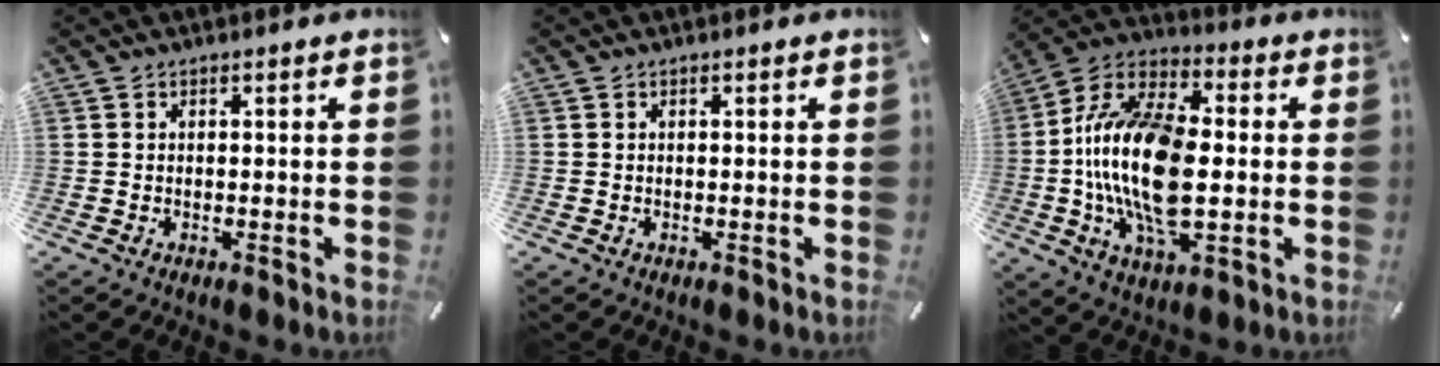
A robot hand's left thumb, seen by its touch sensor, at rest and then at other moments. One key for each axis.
{"total": 0.0}
{"total": 20.0, "fx": -1.4, "fy": 11.0, "fz": 16.7, "tx": -0.360, "ty": -0.002, "tz": -0.027}